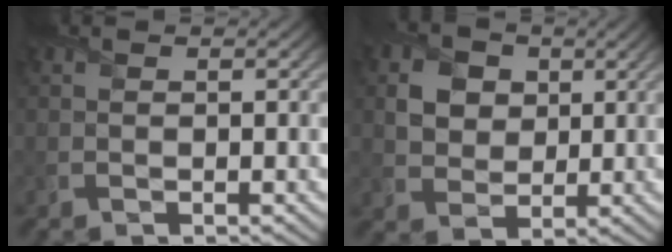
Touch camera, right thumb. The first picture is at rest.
{"total": 5.0, "force": [1.6, 4.2, 2.2], "torque": [-0.060, 0.003, 0.020]}